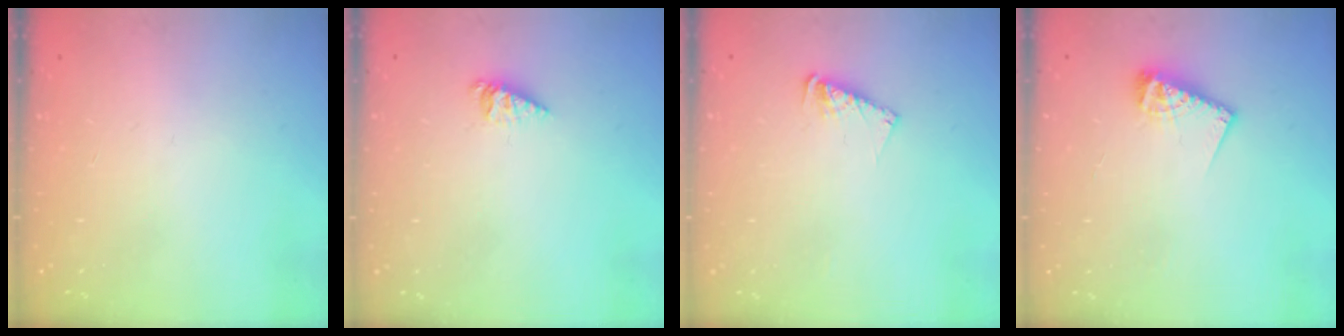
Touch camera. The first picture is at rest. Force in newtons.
{"total": 2.8, "press": 2.8, "slide": 0.4}
{"total": 5.4, "press": 5.4, "slide": 0.4}
{"total": 8.2, "press": 8.2, "slide": 0.7}